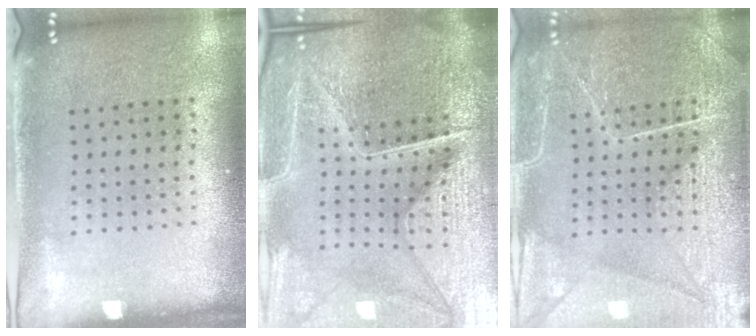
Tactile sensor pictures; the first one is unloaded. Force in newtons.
{"total": 7.1, "press": 6.2, "slide": 3.4}
{"total": 6.7, "press": 6.6, "slide": 0.8}